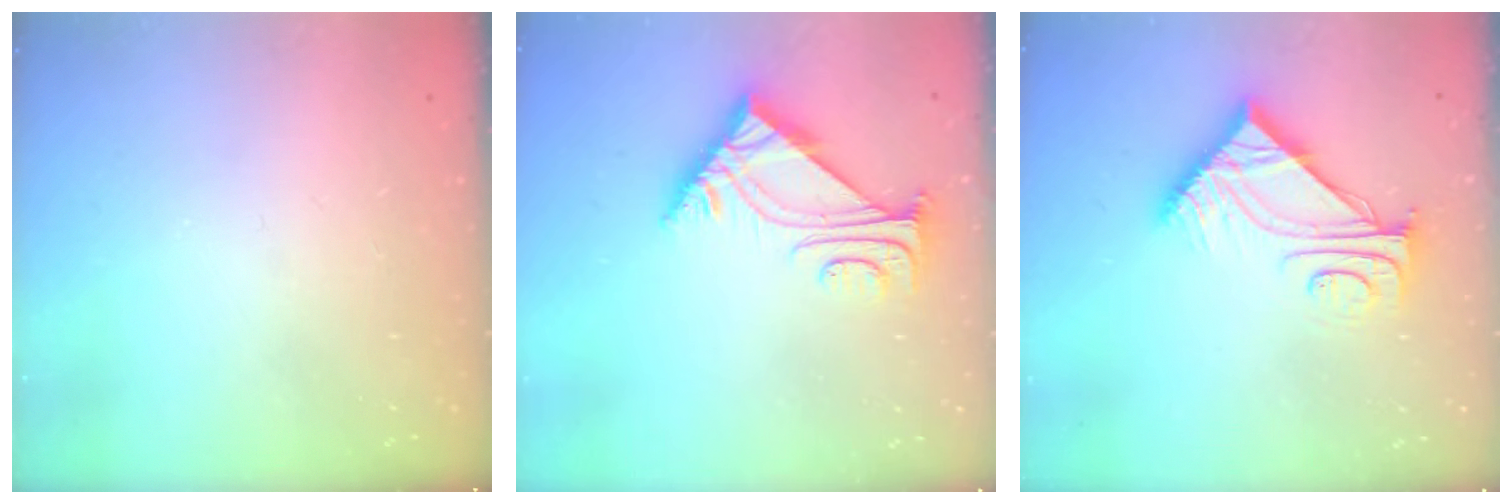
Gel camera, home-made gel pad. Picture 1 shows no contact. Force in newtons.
{"total": 6.2, "press": 6.2, "slide": 0.7}
{"total": 10.3, "press": 10.2, "slide": 0.9}